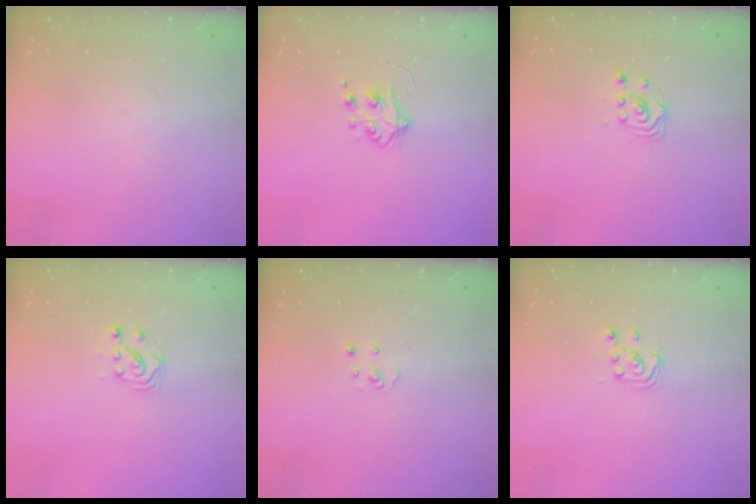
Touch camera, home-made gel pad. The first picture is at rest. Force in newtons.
{"total": 4.9, "press": 4.8, "slide": 0.5}
{"total": 3.3, "press": 3.3, "slide": 0.4}
{"total": 3.7, "press": 3.6, "slide": 0.9}
{"total": 3.9, "press": 3.9, "slide": 0.3}
{"total": 2.4, "press": 2.4, "slide": 0.2}